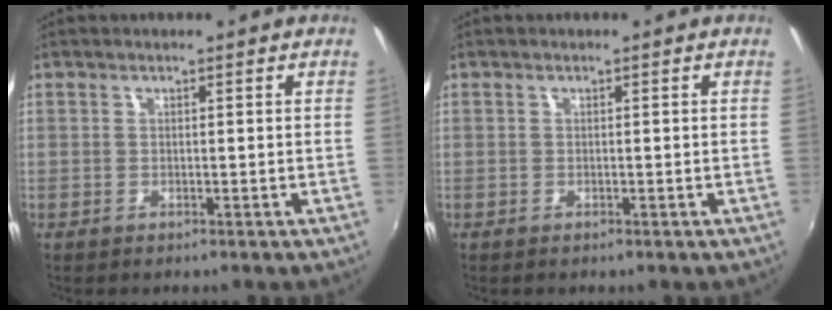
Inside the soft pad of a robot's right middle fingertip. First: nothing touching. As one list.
[{"total": 0.0}]